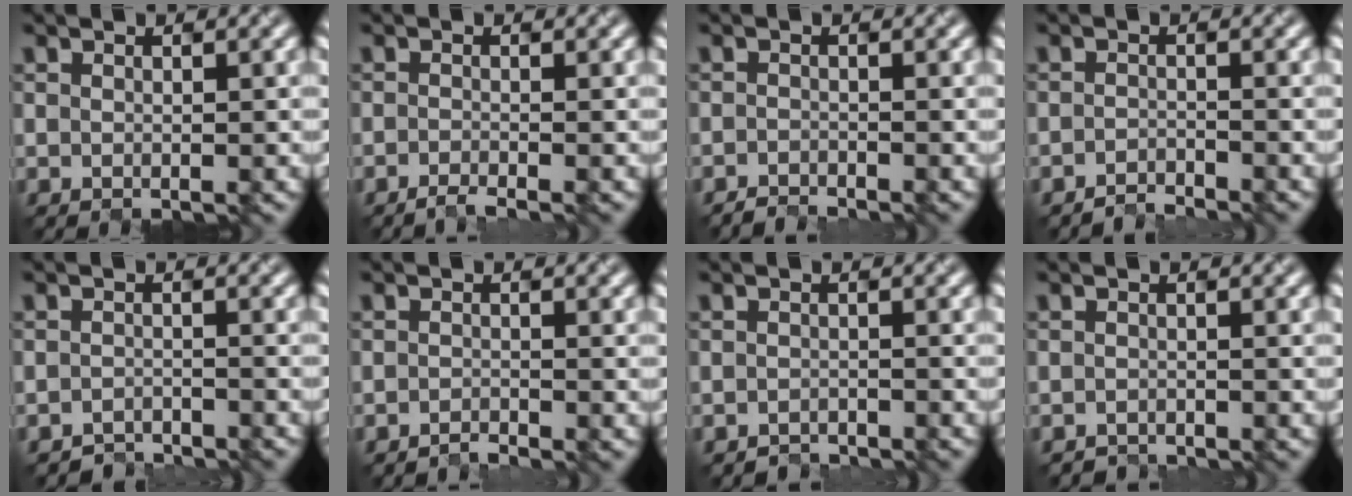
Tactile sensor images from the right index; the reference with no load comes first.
{"total": 1.3, "force": [-1.0, 0.3, 0.8], "torque": [-0.007, -0.007, -0.026]}
{"total": 1.1, "force": [-1.1, 0.0, -0.1], "torque": [0.012, -0.006, -0.029]}
{"total": 1.6, "force": [-1.6, -0.2, -0.4], "torque": [0.011, -0.005, -0.038]}
{"total": 2.5, "force": [-2.3, -0.2, -1.0], "torque": [0.020, -0.003, -0.041]}
{"total": 1.0, "force": [-0.9, -0.1, -0.2], "torque": [0.005, -0.005, -0.023]}
{"total": 2.0, "force": [-1.8, -0.2, -0.8], "torque": [0.017, -0.009, -0.034]}
{"total": 1.4, "force": [-1.2, -0.2, -0.8], "torque": [0.015, -0.008, -0.029]}